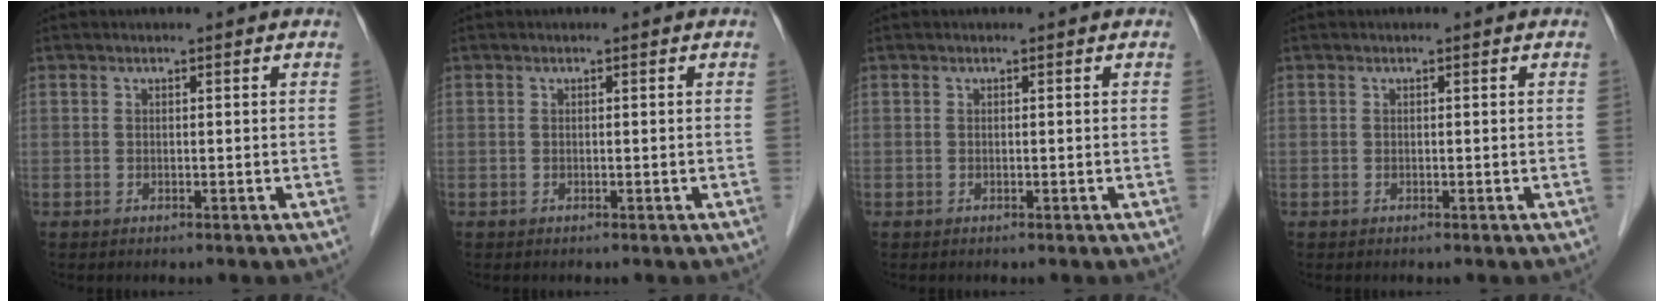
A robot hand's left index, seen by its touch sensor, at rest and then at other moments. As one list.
[{"total": 0.0}, {"total": 0.0}, {"total": 0.0}]